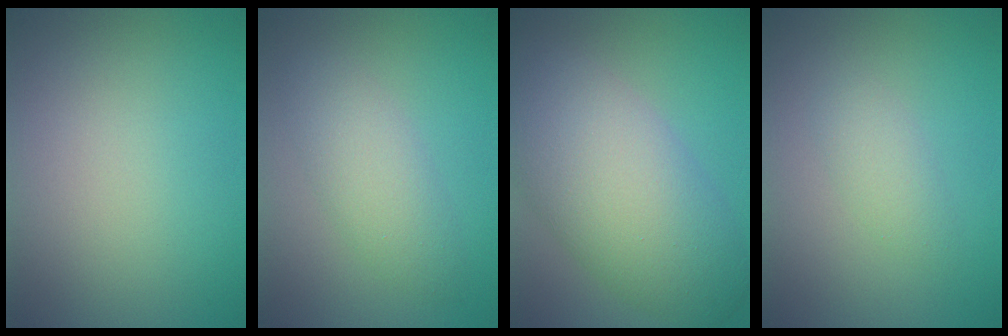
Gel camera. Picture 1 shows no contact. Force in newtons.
{"total": 3.3, "press": 3.3, "slide": 0.1}
{"total": 9.9, "press": 9.9, "slide": 0.6}
{"total": 1.7, "press": 1.7, "slide": 0.1}